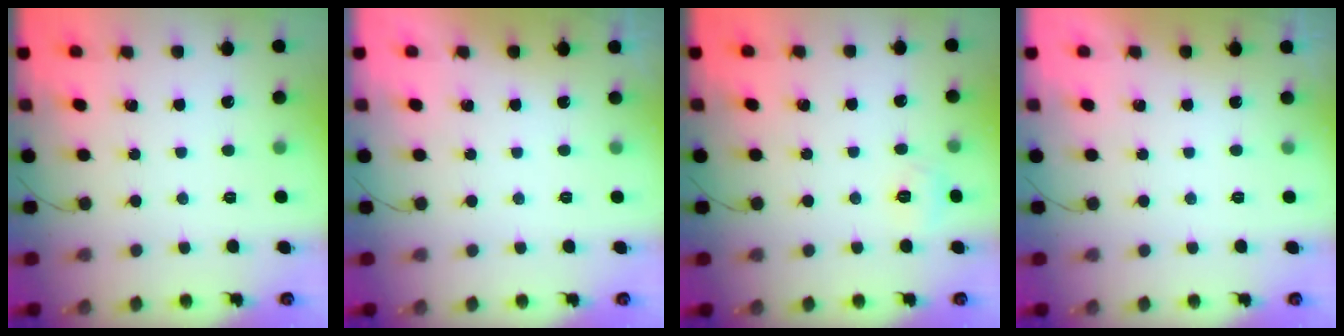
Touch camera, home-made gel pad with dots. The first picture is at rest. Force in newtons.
{"total": 0.0}
{"total": 3.9, "press": 3.7, "slide": 1.1}
{"total": 0.0}